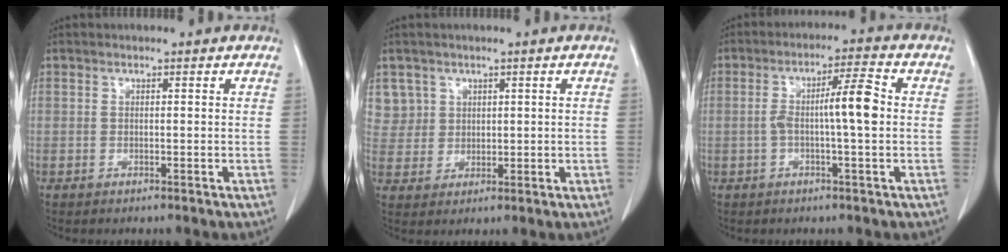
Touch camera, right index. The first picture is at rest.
{"total": 4.9, "force": [2.3, 4.3, -0.3], "torque": [0.015, 0.009, 0.051]}
{"total": 6.9, "force": [-0.2, 0.5, 6.9], "torque": [-0.120, 0.015, -0.006]}